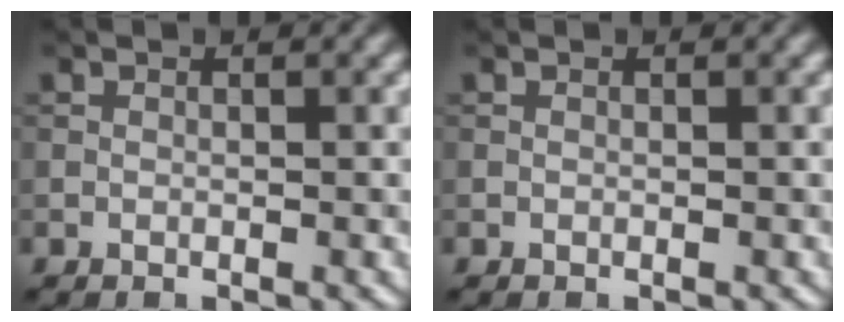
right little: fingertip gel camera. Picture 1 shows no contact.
{"total": 0.0}